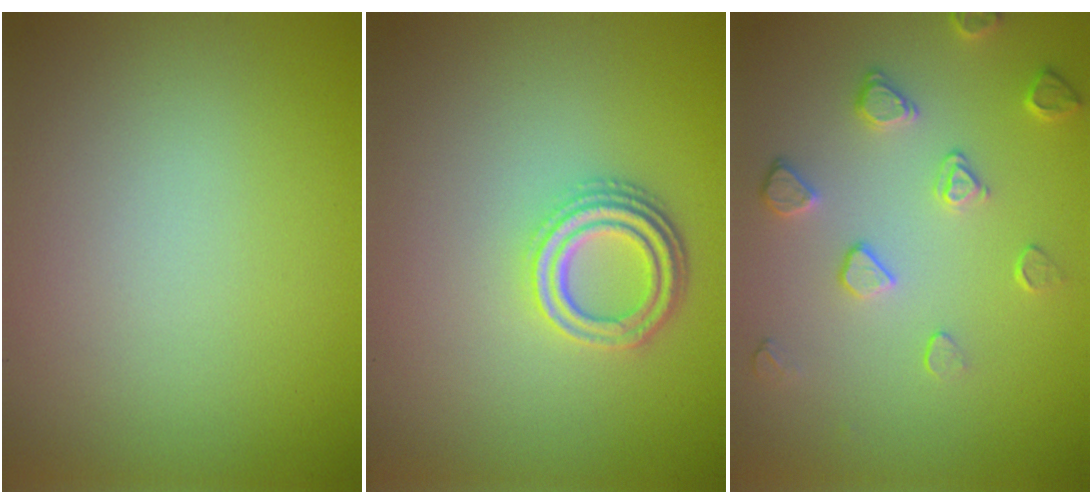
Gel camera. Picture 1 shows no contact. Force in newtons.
{"total": 3.7, "press": 2.9, "slide": 2.3}
{"total": 2.4, "press": 1.9, "slide": 1.4}